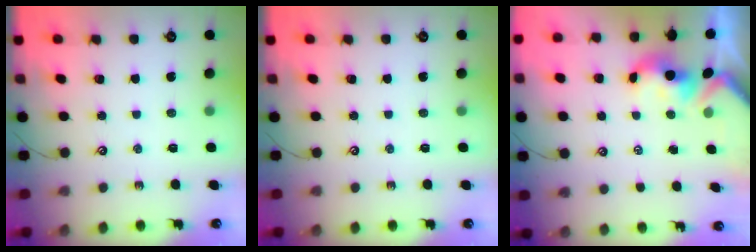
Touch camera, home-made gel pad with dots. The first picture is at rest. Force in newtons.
{"total": 0.0}
{"total": 1.5, "press": 1.3, "slide": 0.7}